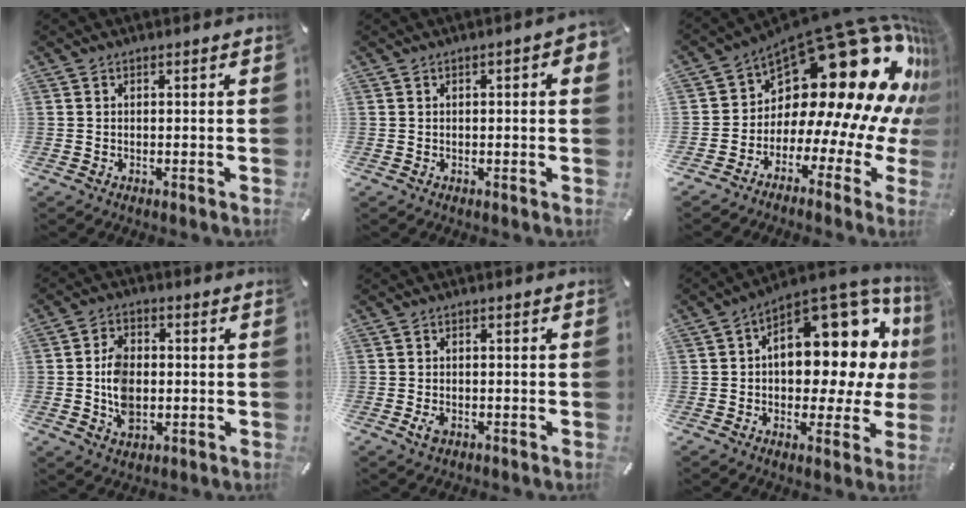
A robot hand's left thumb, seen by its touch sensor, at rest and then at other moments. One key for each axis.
{"total": 1.6, "fx": 0.4, "fy": 0.6, "fz": 1.4, "tx": -0.019, "ty": 0.001, "tz": 0.003}
{"total": 27.1, "fx": 11.7, "fy": 13.2, "fz": 20.5, "tx": -0.290, "ty": -0.125, "tz": 0.227}
{"total": 8.6, "fx": -0.9, "fy": 6.3, "fz": 5.7, "tx": -0.107, "ty": 0.005, "tz": -0.016}
{"total": 2.4, "fx": -0.9, "fy": 1.5, "fz": 1.7, "tx": -0.044, "ty": -0.001, "tz": -0.020}
{"total": 17.6, "fx": 6.2, "fy": 10.2, "fz": 12.9, "tx": -0.156, "ty": -0.069, "tz": 0.102}